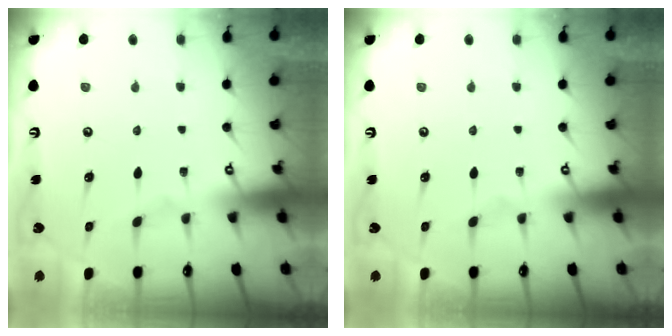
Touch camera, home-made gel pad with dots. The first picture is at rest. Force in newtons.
{"total": 0.0}